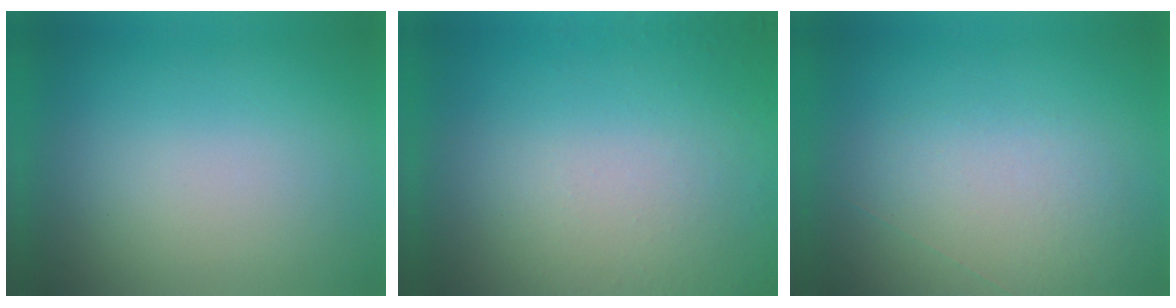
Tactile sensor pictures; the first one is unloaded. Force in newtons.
{"total": 4.7}
{"total": 1.0}